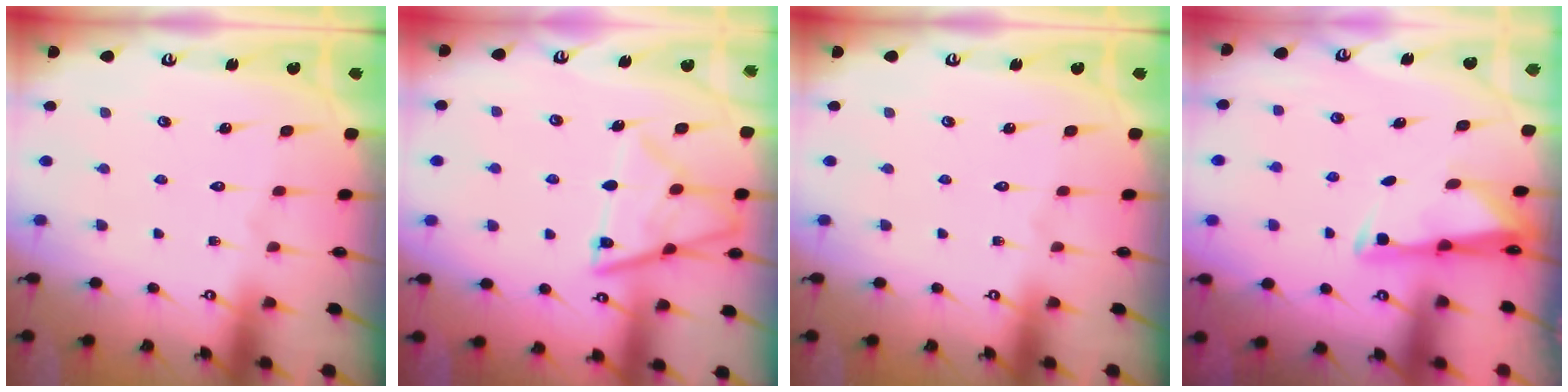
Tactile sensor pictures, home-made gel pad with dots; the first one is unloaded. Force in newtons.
{"total": 13.9, "press": 13.8, "slide": 1.5}
{"total": 0.0}
{"total": 2.8, "press": 2.8, "slide": 0.4}